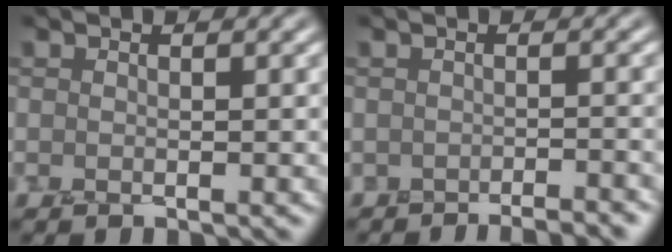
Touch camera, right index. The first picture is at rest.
{"total": 2.7, "force": [-2.6, 0.2, 0.7], "torque": [0.013, 0.013, -0.032]}